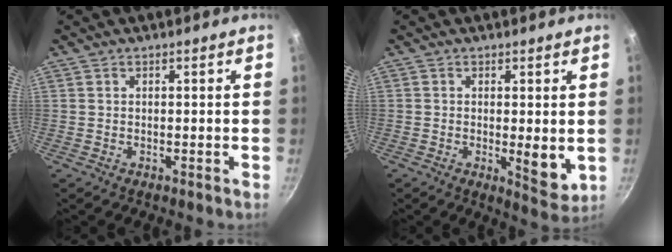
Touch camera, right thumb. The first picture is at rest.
{"total": 5.9, "force": [-0.3, 2.3, 5.4], "torque": [-0.077, -0.020, -0.001]}